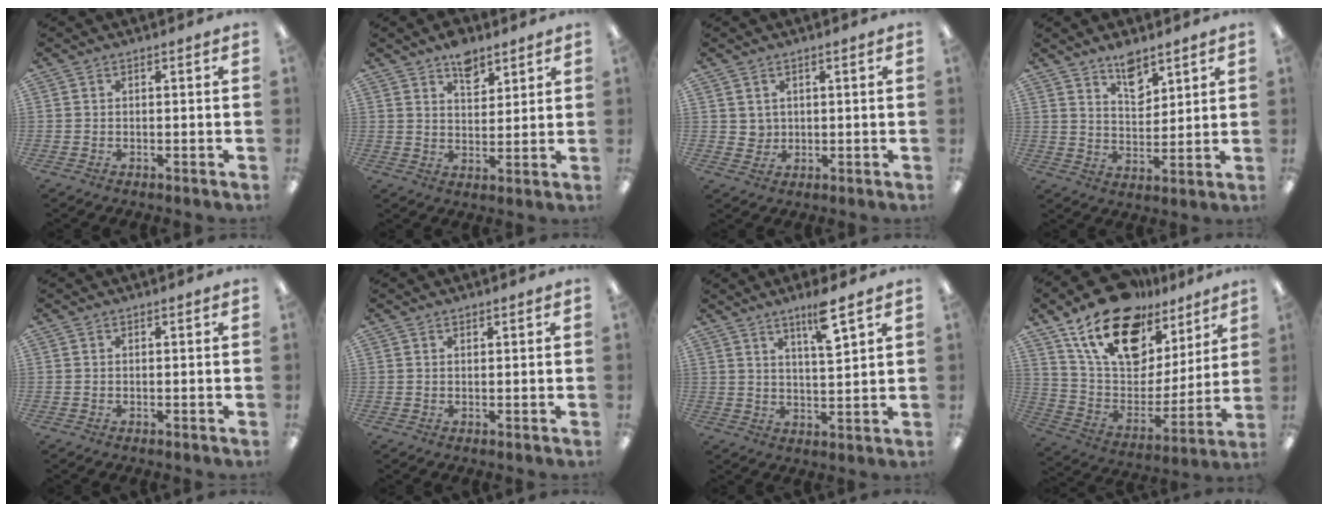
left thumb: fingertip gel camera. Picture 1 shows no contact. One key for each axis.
{"total": 6.9, "fx": 5.0, "fy": 3.7, "fz": 2.9, "tx": -0.032, "ty": -0.026, "tz": 0.086}
{"total": 2.7, "fx": 1.5, "fy": 2.2, "fz": 0.1, "tx": 0.000, "ty": -0.002, "tz": 0.026}
{"total": 7.6, "fx": 5.9, "fy": 3.5, "fz": 3.4, "tx": -0.035, "ty": -0.039, "tz": 0.102}
{"total": 0.0}
{"total": 0.6, "fx": 0.6, "fy": 0.2, "fz": 0.1, "tx": -0.002, "ty": 0.000, "tz": 0.011}
{"total": 7.9, "fx": 5.2, "fy": 1.2, "fz": 5.8, "tx": -0.096, "ty": -0.023, "tz": 0.082}
{"total": 21.5, "fx": 14.2, "fy": 11.8, "fz": 11.0, "tx": -0.193, "ty": -0.080, "tz": 0.256}